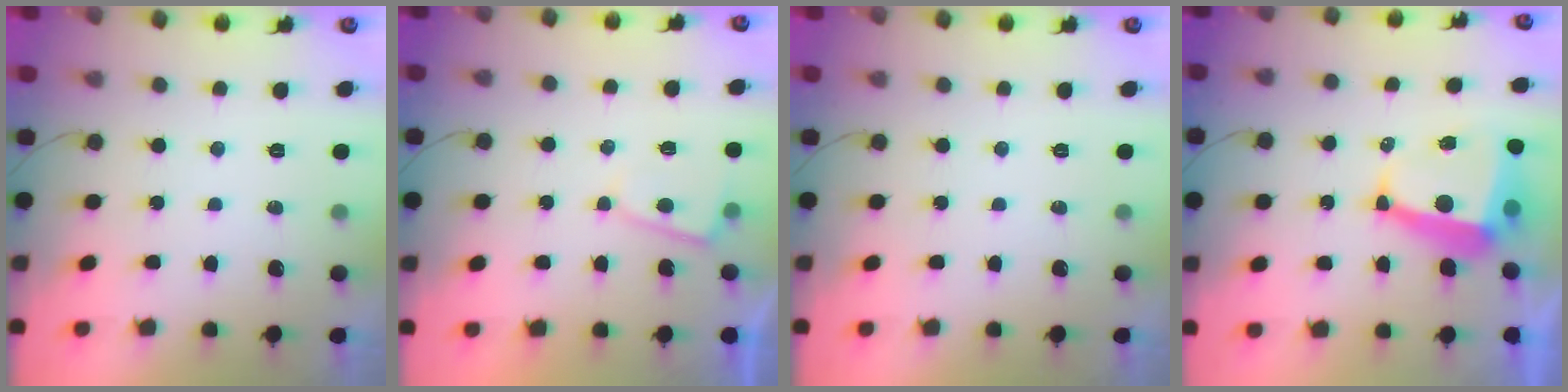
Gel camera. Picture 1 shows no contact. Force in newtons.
{"total": 3.0, "press": 2.9, "slide": 0.3}
{"total": 0.0}
{"total": 8.7, "press": 8.6, "slide": 1.2}